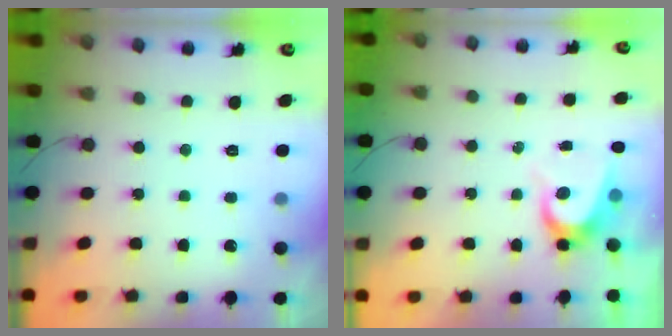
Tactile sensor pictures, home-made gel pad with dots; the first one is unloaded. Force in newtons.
{"total": 6.5, "press": 6.4, "slide": 0.7}